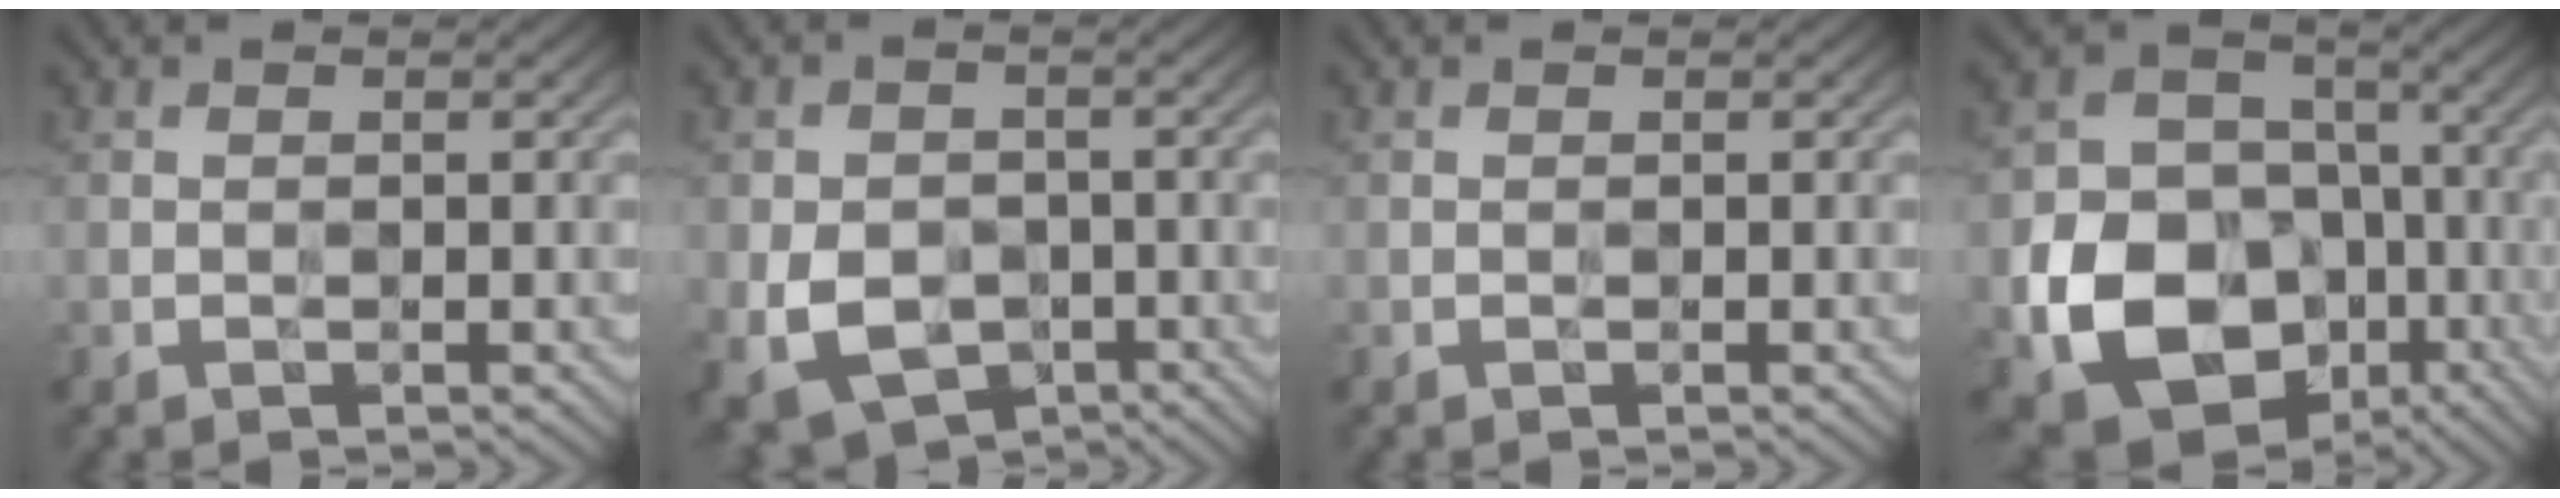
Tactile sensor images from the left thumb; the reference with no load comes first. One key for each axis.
{"total": 7.3, "fx": -2.2, "fy": 5.6, "fz": 4.2, "tx": -0.100, "ty": -0.025, "tz": -0.043}
{"total": 0.0}
{"total": 15.3, "fx": -5.2, "fy": 12.1, "fz": 7.9, "tx": -0.167, "ty": -0.053, "tz": -0.086}